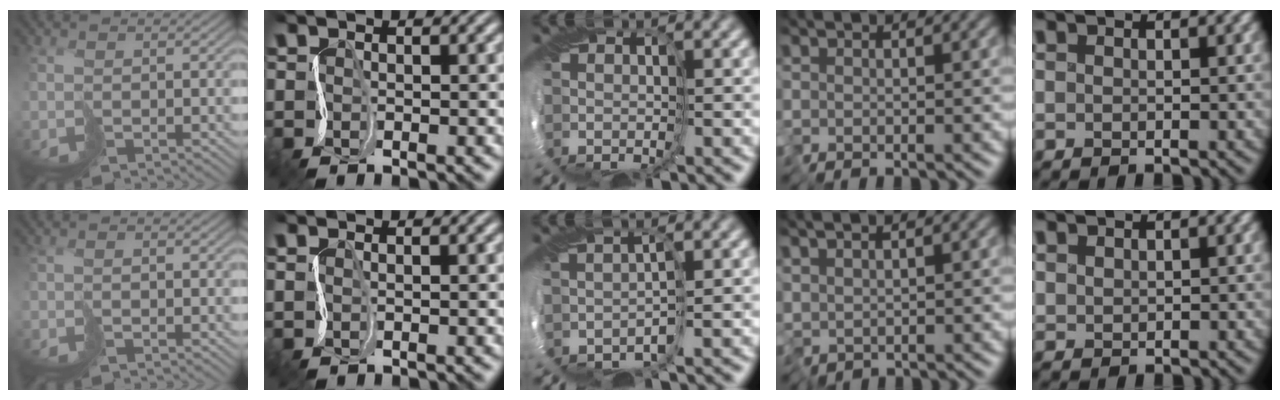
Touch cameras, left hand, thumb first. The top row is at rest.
{"thumb": {"total": 0.9, "force": [-0.4, 0.3, 0.7], "torque": [-0.014, 0.001, -0.009]}, "index": {"total": 0.9, "force": [0.9, 0.2, -0.1], "torque": [0.000, 0.004, 0.012]}, "middle": {"total": 0.8, "force": [-0.8, 0.0, 0.0], "torque": [-0.015, 0.001, -0.012]}, "ring": {"total": 1.4, "force": [1.1, 0.3, 0.9], "torque": [-0.028, 0.001, 0.024]}, "little": {"total": 0.8, "force": [0.8, 0.3, 0.0], "torque": [-0.005, 0.000, 0.021]}}